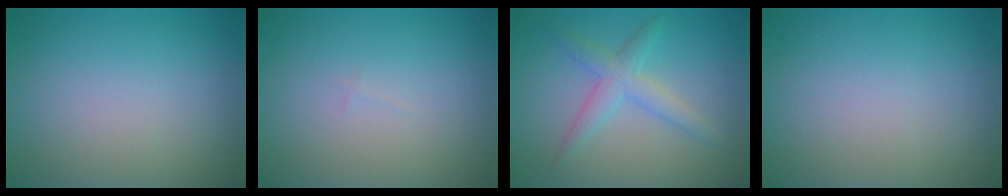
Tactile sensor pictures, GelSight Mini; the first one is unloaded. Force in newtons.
{"total": 0.0}
{"total": 2.8, "press": 2.8, "slide": 0.1}
{"total": 0.0}